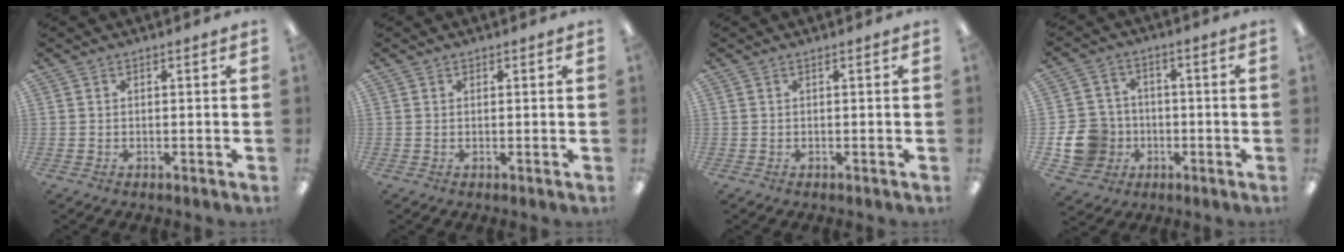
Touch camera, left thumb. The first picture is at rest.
{"total": 0.5, "force": [0.3, 0.4, 0.1], "torque": [0.007, -0.001, 0.004]}
{"total": 0.0}
{"total": 11.5, "force": [-3.1, 10.3, 4.0], "torque": [-0.093, 0.027, -0.046]}